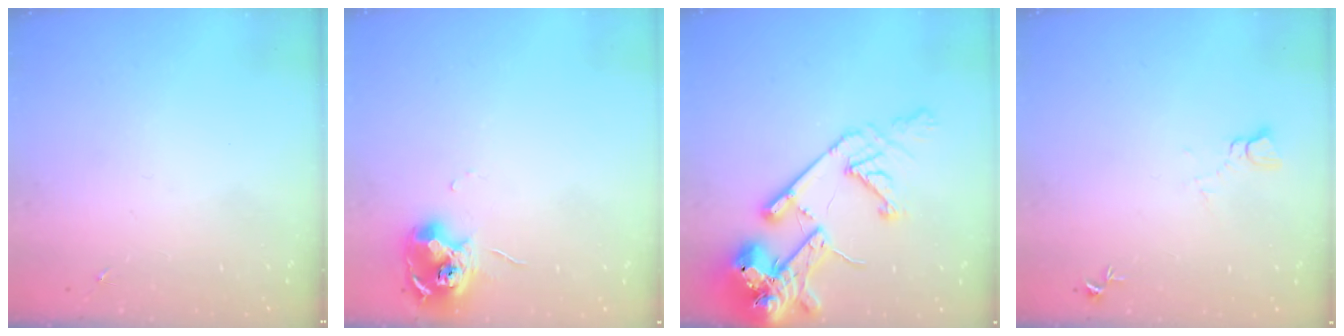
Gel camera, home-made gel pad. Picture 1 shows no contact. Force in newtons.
{"total": 11.7, "press": 11.6, "slide": 1.0}
{"total": 20.3, "press": 20.1, "slide": 2.7}
{"total": 3.7, "press": 3.7, "slide": 0.3}